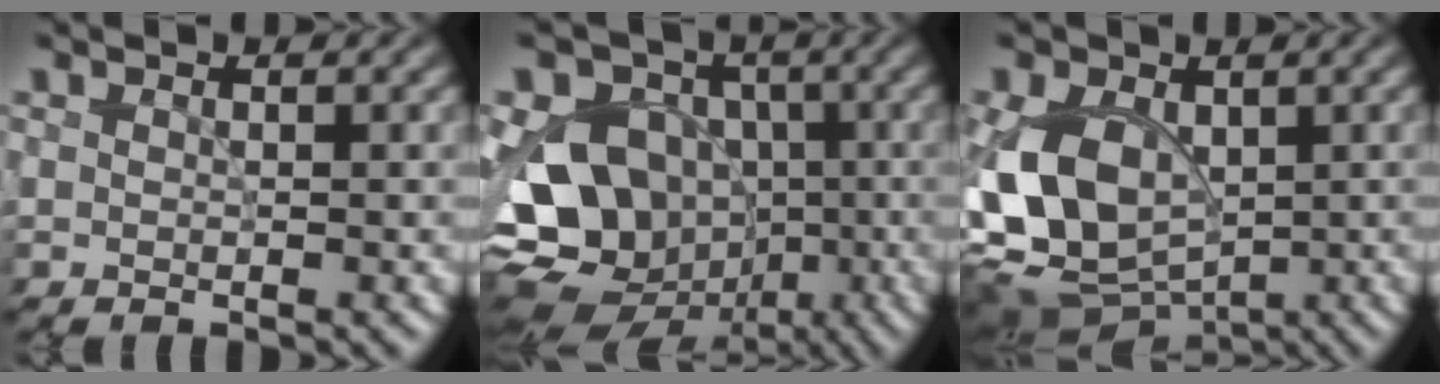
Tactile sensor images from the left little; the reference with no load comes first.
{"total": 17.1, "force": [-2.5, 14.8, 8.1], "torque": [-0.175, -0.009, -0.045]}
{"total": 10.6, "force": [0.1, 7.3, 7.7], "torque": [-0.172, -0.023, 0.006]}